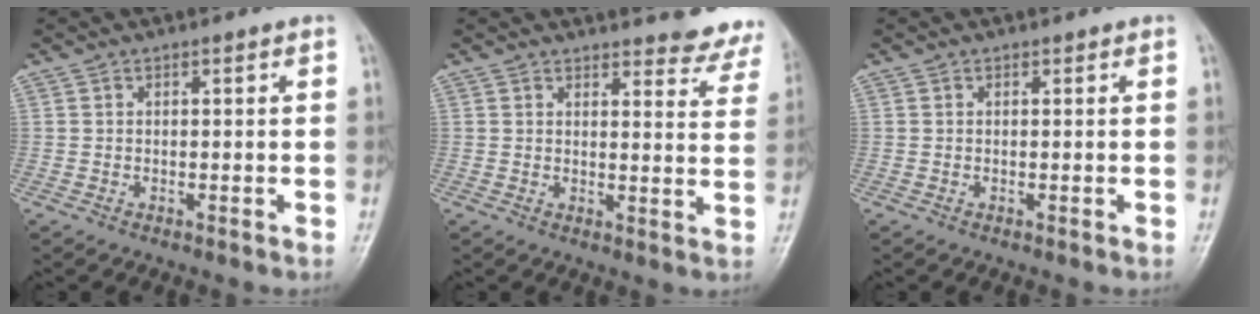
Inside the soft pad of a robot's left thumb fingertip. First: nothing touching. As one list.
[{"total": 11.9, "force": [11.3, 2.9, 2.4], "torque": [0.020, -0.085, 0.105]}, {"total": 0.0}]